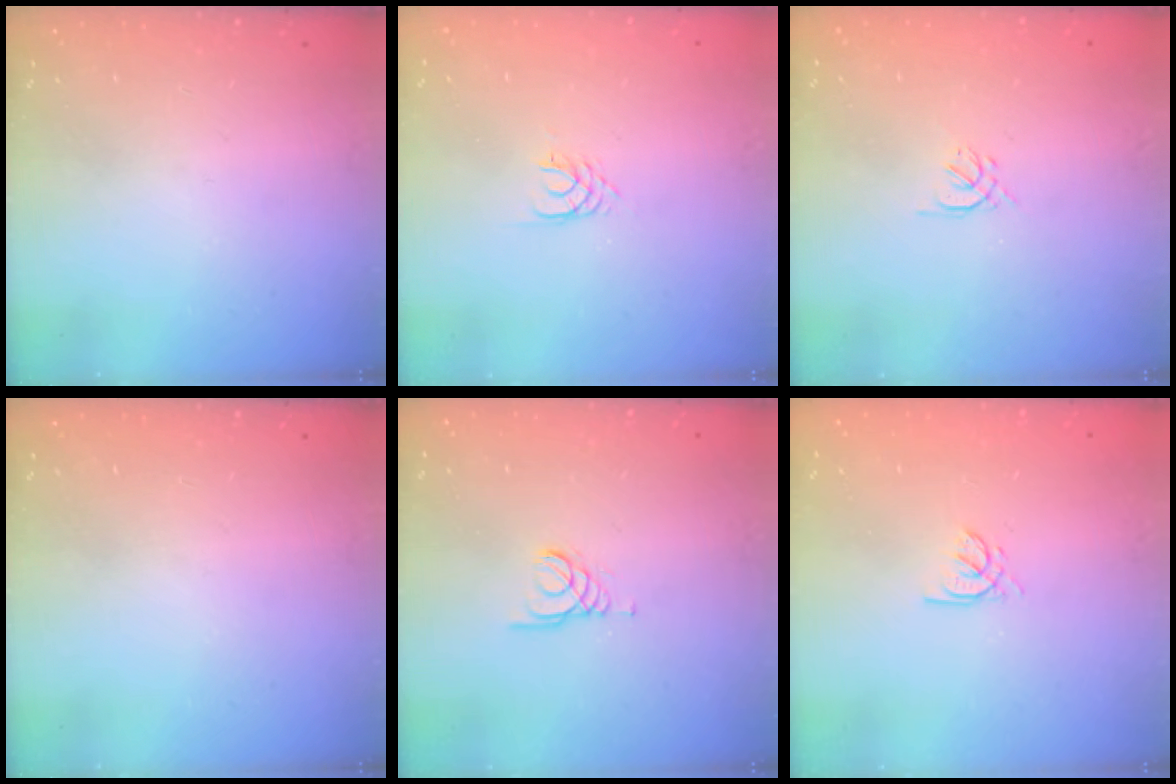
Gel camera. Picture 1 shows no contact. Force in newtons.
{"total": 1.7, "press": 1.7, "slide": 0.2}
{"total": 1.6, "press": 1.5, "slide": 0.5}
{"total": 0.0}
{"total": 1.5, "press": 1.5, "slide": 0.1}
{"total": 1.5, "press": 1.5, "slide": 0.2}